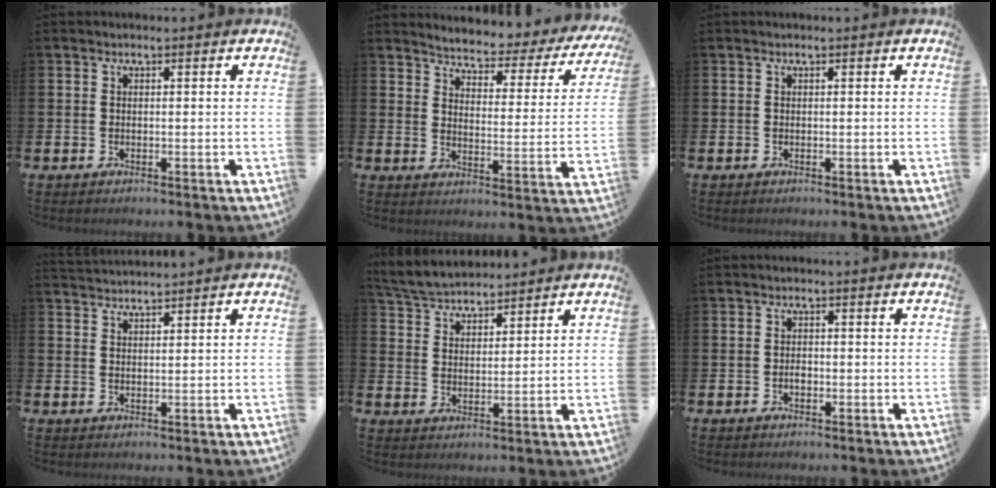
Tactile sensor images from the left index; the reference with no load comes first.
{"total": 4.0, "force": [3.8, 0.7, 1.0], "torque": [-0.040, -0.037, 0.055]}
{"total": 0.0}
{"total": 2.0, "force": [2.0, -0.1, -0.2], "torque": [0.006, -0.013, 0.036]}
{"total": 4.9, "force": [4.9, 0.8, 0.4], "torque": [-0.025, -0.023, 0.088]}
{"total": 1.2, "force": [-0.4, 0.8, 0.9], "torque": [-0.009, 0.000, -0.010]}